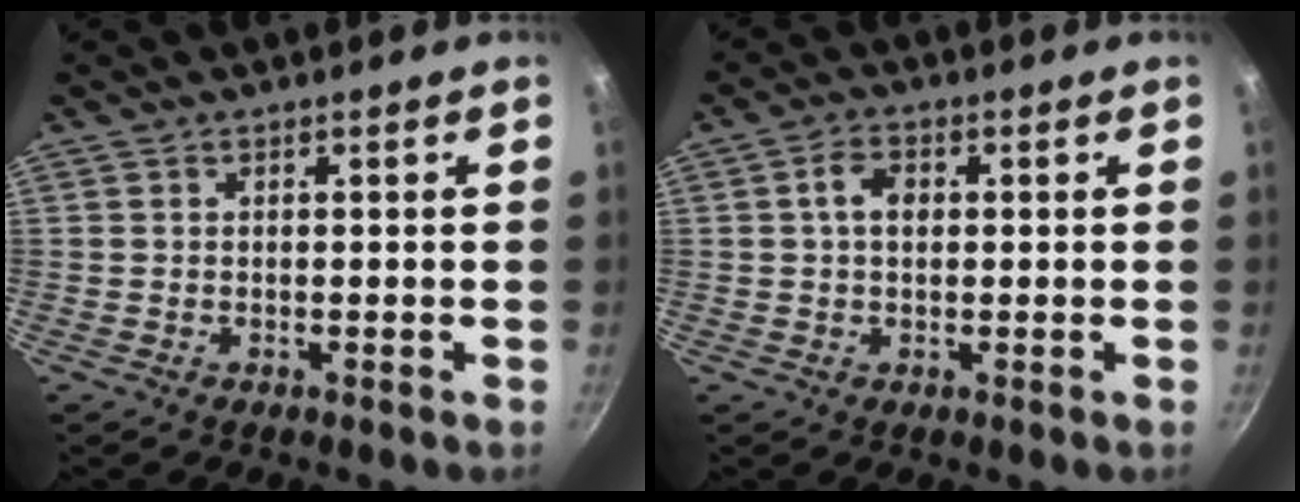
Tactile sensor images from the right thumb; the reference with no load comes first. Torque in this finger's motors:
{"motor_torque": [-0.59, 0.69, 0.93, -0.27, 0.01]}